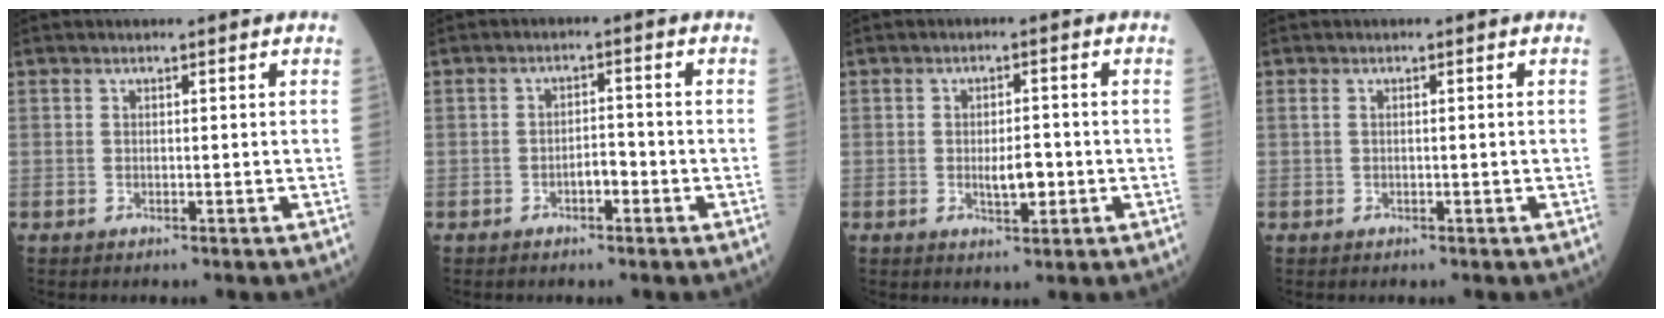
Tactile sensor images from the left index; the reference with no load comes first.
{"total": 2.4, "force": [-1.4, 0.8, 1.7], "torque": [-0.021, 0.002, -0.027]}
{"total": 3.6, "force": [-0.9, 1.2, 3.2], "torque": [-0.054, -0.003, -0.013]}
{"total": 0.6, "force": [-0.1, 0.1, 0.6], "torque": [-0.018, 0.005, 0.000]}